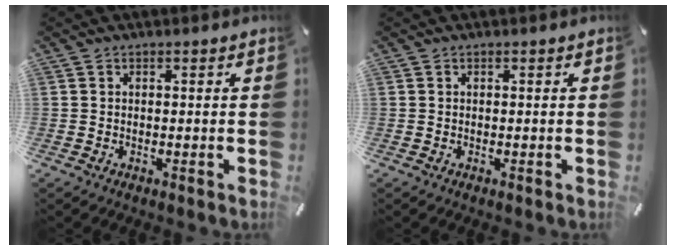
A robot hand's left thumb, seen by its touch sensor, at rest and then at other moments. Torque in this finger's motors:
{"motor_torque": [0.00, 0.00, 0.00, 0.00, 0.00]}